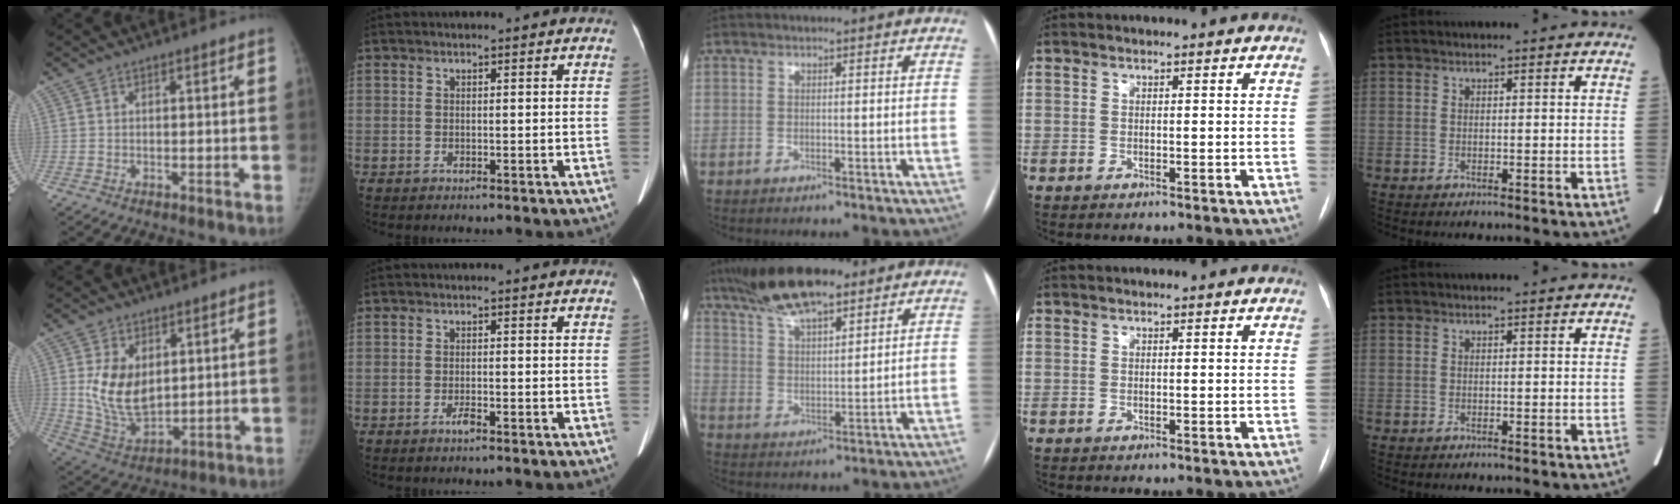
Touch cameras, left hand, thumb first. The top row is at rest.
{"thumb": {"total": 11.9, "force": [2.8, 7.6, 8.7], "torque": [-0.130, -0.025, 0.068]}, "index": {"total": 0.9, "force": [-0.7, 0.0, 0.6], "torque": [-0.016, -0.001, -0.013]}, "middle": {"total": 13.2, "force": [9.9, 3.3, 8.0], "torque": [-0.153, 0.021, 0.178]}}